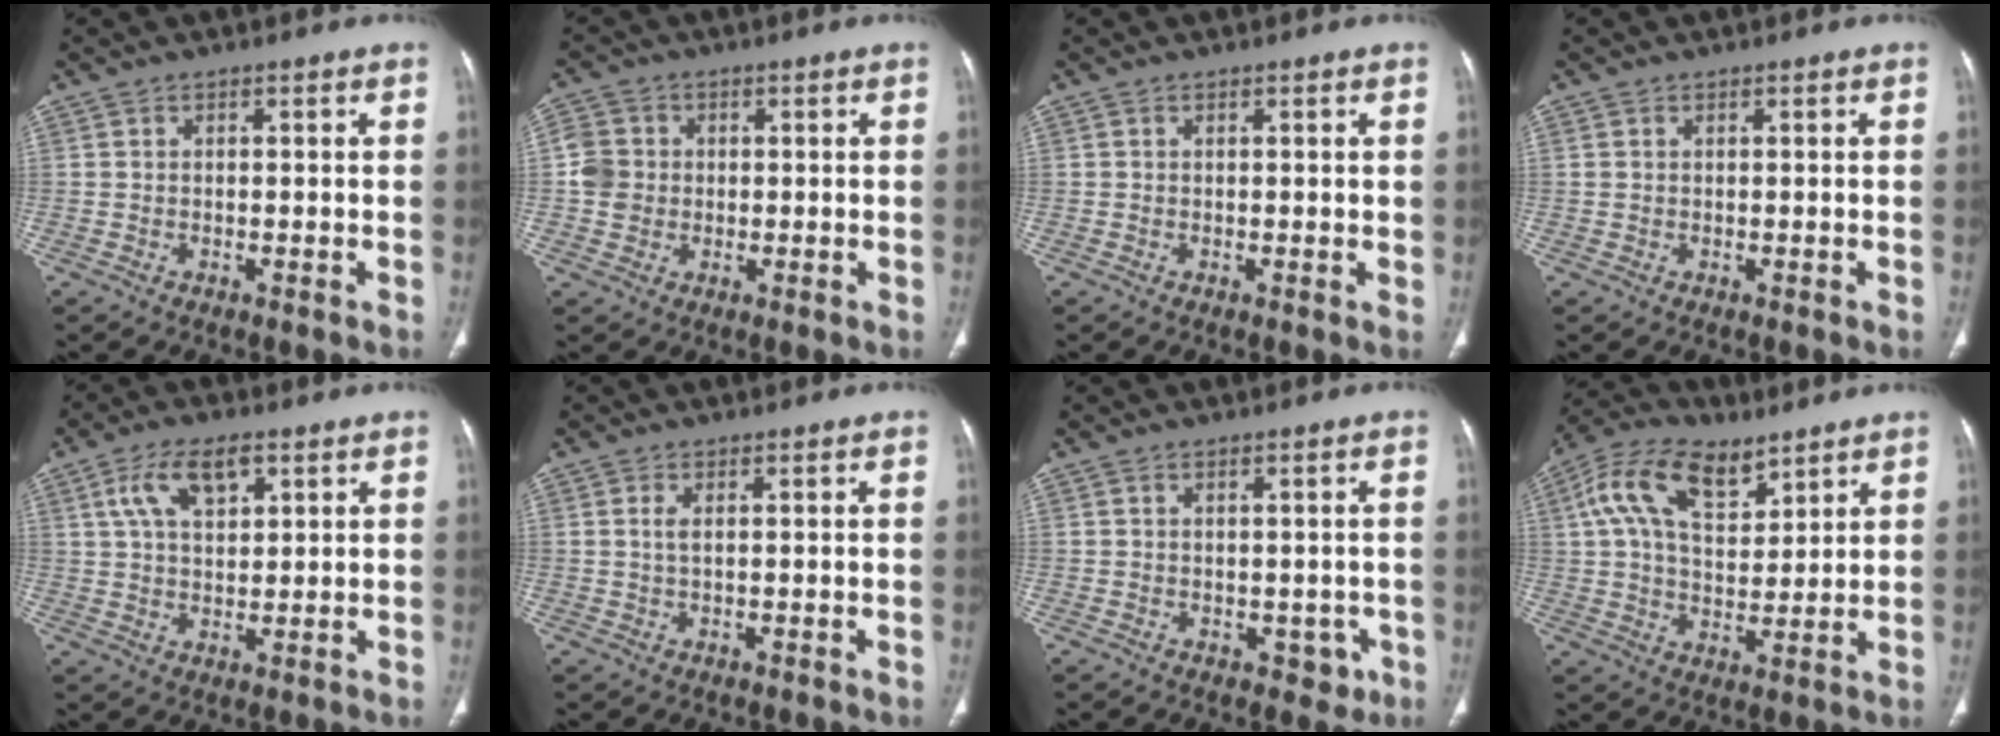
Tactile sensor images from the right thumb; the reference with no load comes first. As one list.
[{"total": 5.2, "force": [-0.1, 4.8, 1.8], "torque": [-0.023, 0.008, -0.006]}, {"total": 0.9, "force": [0.2, 0.4, 0.7], "torque": [-0.008, -0.002, 0.003]}, {"total": 0.5, "force": [0.1, 0.4, 0.3], "torque": [-0.007, 0.004, 0.004]}, {"total": 8.6, "force": [3.8, 4.5, 6.3], "torque": [-0.107, -0.005, 0.068]}, {"total": 1.5, "force": [0.3, 0.6, 1.4], "torque": [-0.035, 0.002, 0.009]}, {"total": 3.1, "force": [-0.5, 2.5, 1.8], "torque": [0.000, 0.001, 0.001]}, {"total": 14.5, "force": [7.2, 7.9, 9.7], "torque": [-0.160, -0.008, 0.129]}]